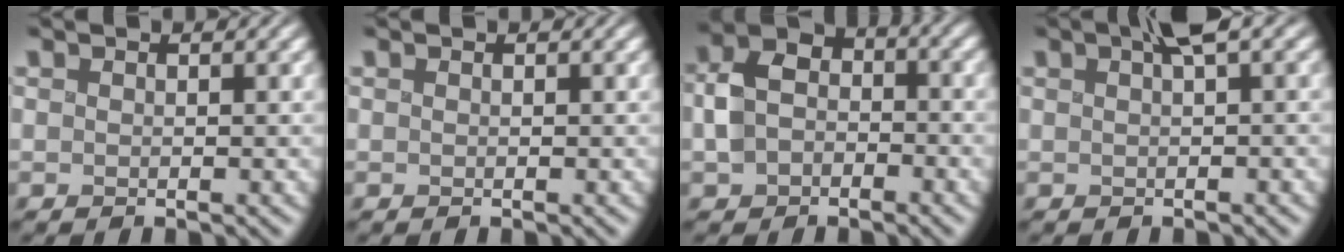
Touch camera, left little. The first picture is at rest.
{"total": 0.0}
{"total": 5.2, "force": [-1.5, 3.9, 3.1], "torque": [-0.062, 0.011, -0.035]}
{"total": 3.2, "force": [1.4, 0.7, 2.8], "torque": [-0.039, 0.015, 0.017]}